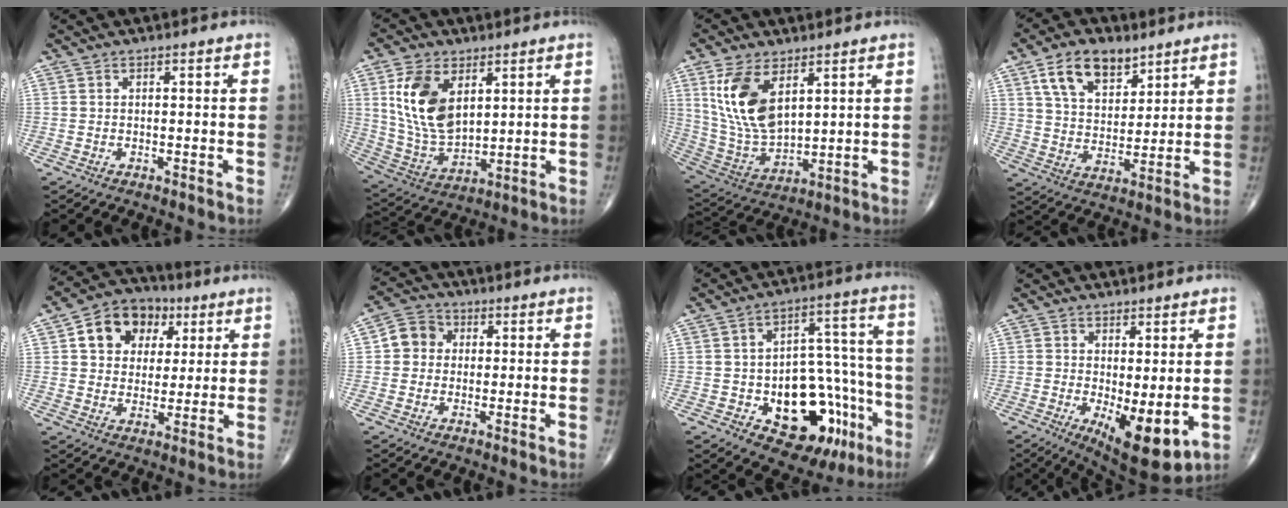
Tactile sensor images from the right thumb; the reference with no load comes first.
{"total": 14.3, "force": [4.7, 8.5, 10.5], "torque": [-0.192, -0.022, 0.104]}
{"total": 14.3, "force": [5.6, 7.4, 10.9], "torque": [-0.212, -0.023, 0.127]}
{"total": 11.8, "force": [6.8, 6.7, 6.9], "torque": [-0.097, -0.030, 0.126]}
{"total": 12.2, "force": [4.3, 9.5, 6.3], "torque": [-0.066, -0.001, 0.066]}
{"total": 5.7, "force": [0.7, 5.2, 2.3], "torque": [-0.023, 0.012, -0.001]}
{"total": 20.6, "force": [-7.6, 11.9, 15.0], "torque": [-0.153, 0.056, -0.088]}
{"total": 10.1, "force": [-1.6, 3.7, 9.2], "torque": [-0.131, -0.025, -0.010]}